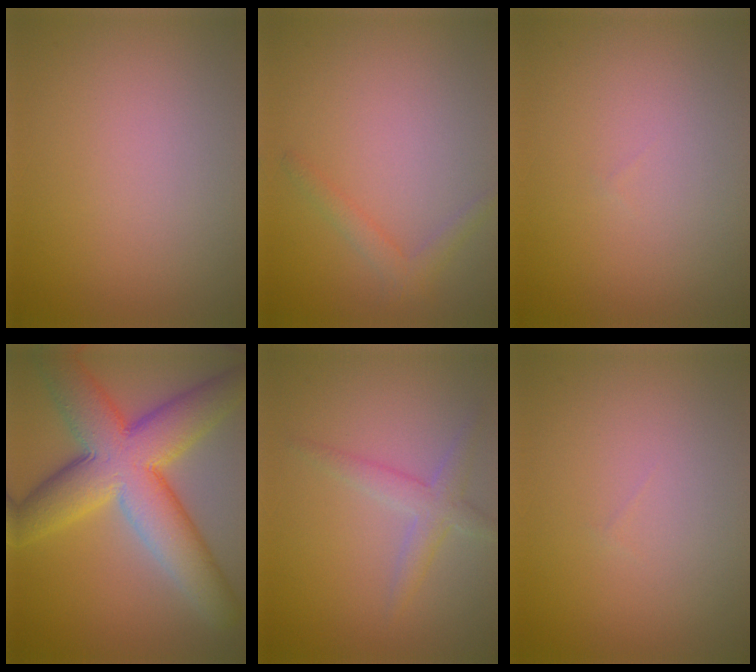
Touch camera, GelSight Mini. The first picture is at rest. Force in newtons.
{"total": 1.6, "press": 1.6, "slide": 0.1}
{"total": 0.0}
{"total": 11.6, "press": 11.6, "slide": 0.2}
{"total": 2.5, "press": 2.5, "slide": 0.1}
{"total": 0.0}